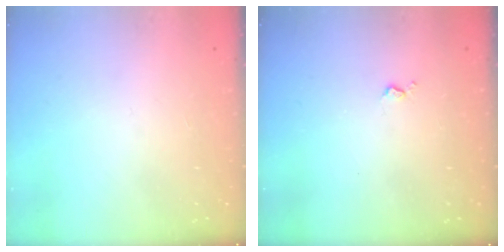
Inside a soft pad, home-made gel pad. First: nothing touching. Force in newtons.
{"total": 3.4, "press": 3.3, "slide": 0.5}